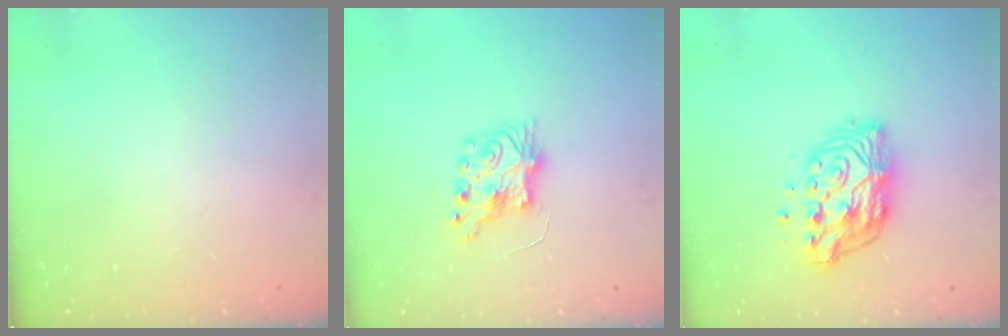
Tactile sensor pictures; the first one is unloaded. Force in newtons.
{"total": 7.8, "press": 7.7, "slide": 0.4}
{"total": 12.5, "press": 12.5, "slide": 1.1}